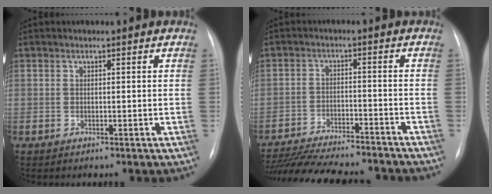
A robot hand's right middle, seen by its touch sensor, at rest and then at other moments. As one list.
[{"total": 19.6, "force": [-17.8, 3.0, 7.7], "torque": [-0.161, -0.022, -0.257]}]